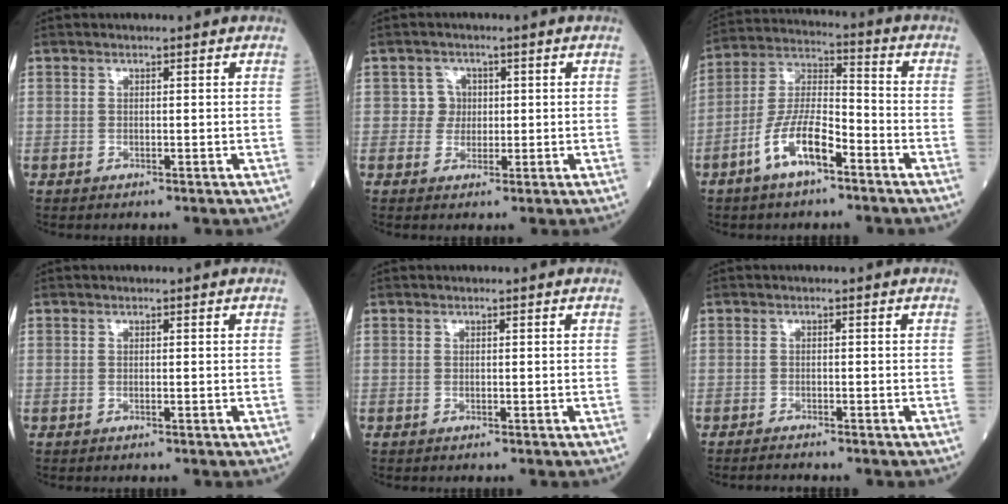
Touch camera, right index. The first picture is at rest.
{"total": 2.6, "force": [0.2, 2.5, -0.1], "torque": [0.013, 0.006, -0.002]}
{"total": 10.1, "force": [-5.3, 2.9, 8.1], "torque": [-0.173, 0.007, -0.102]}
{"total": 0.0}
{"total": 0.0}
{"total": 1.4, "force": [-1.3, -0.1, 0.2], "torque": [-0.010, -0.005, -0.022]}